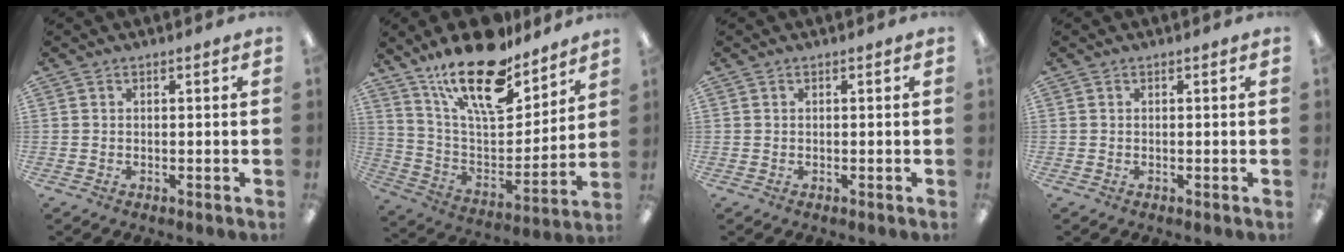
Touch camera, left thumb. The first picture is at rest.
{"total": 22.6, "force": [16.3, 8.5, 13.2], "torque": [-0.224, -0.102, 0.281]}
{"total": 0.0}
{"total": 0.0}